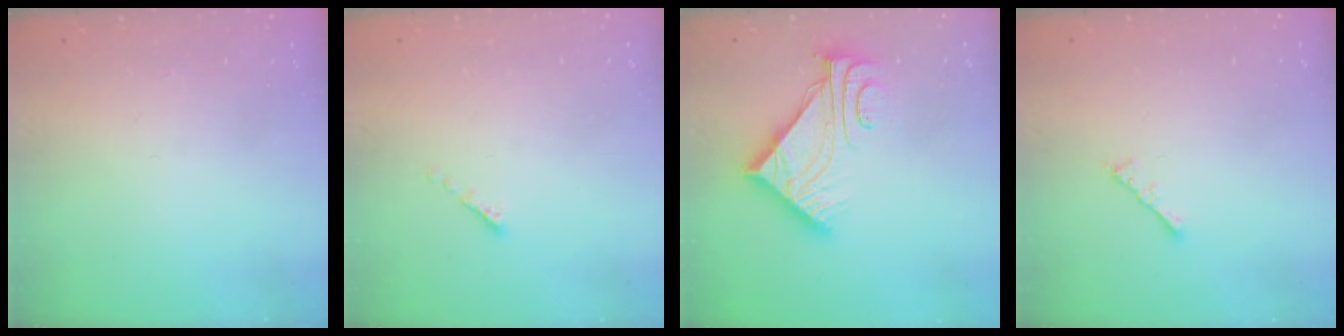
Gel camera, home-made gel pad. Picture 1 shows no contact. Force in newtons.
{"total": 0.6, "press": 0.5, "slide": 0.2}
{"total": 10.3, "press": 10.2, "slide": 0.9}
{"total": 2.2, "press": 2.1, "slide": 0.5}